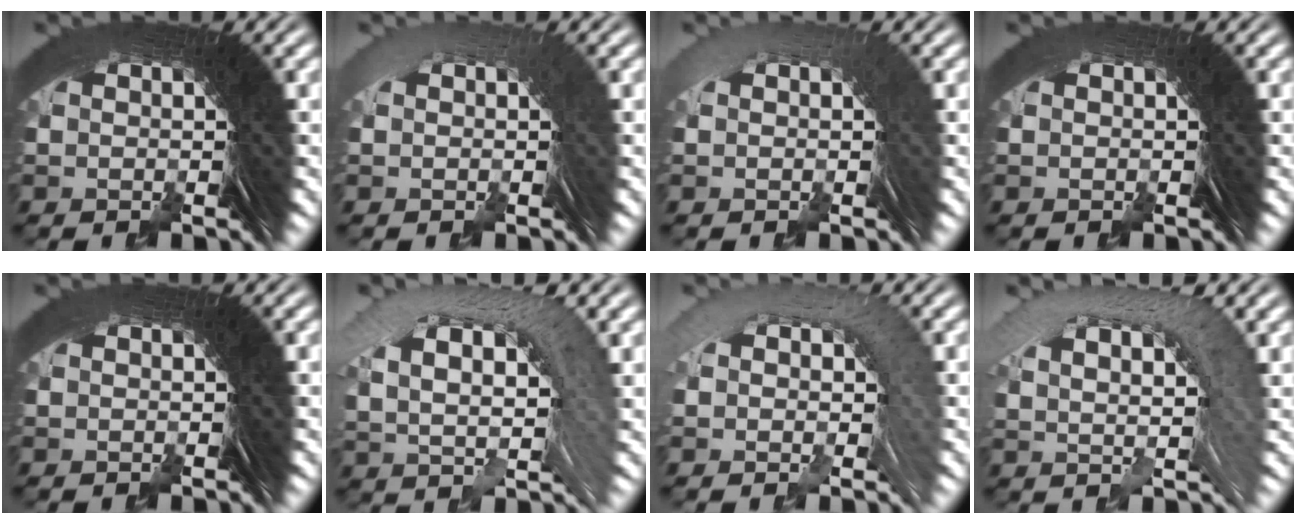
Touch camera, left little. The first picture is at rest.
{"total": 0.6, "force": [-0.3, -0.1, 0.5], "torque": [0.001, 0.014, -0.006]}
{"total": 0.9, "force": [-0.1, 0.1, 0.9], "torque": [-0.002, 0.018, -0.005]}
{"total": 0.7, "force": [-0.5, -0.3, -0.4], "torque": [0.009, 0.005, -0.009]}
{"total": 0.0}
{"total": 7.8, "force": [2.3, 4.1, 6.3], "torque": [-0.087, 0.033, 0.032]}
{"total": 2.2, "force": [0.6, 1.0, 1.9], "torque": [-0.028, 0.029, 0.001]}
{"total": 6.1, "force": [2.5, 2.3, 5.1], "torque": [-0.058, 0.033, 0.035]}